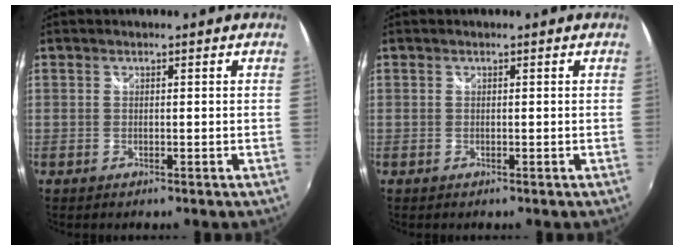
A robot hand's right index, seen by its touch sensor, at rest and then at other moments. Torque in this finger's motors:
{"motor_torque": [-0.01, 0.01, 0.00, 0.01]}